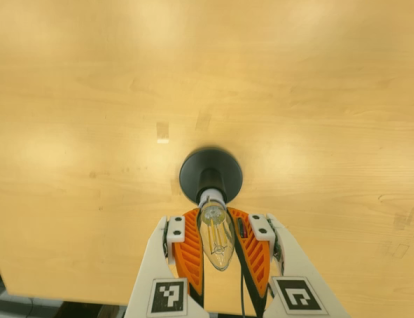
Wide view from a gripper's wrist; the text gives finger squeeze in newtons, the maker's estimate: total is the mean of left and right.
{"total": 19.6, "left": 18.0, "right": 21.2}